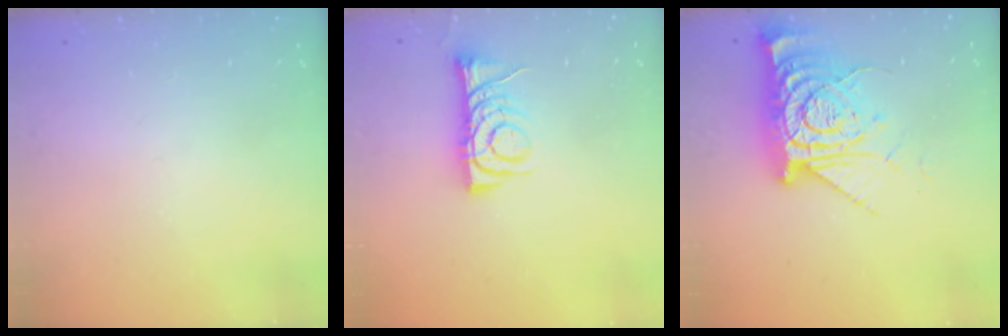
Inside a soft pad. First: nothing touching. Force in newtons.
{"total": 7.6, "press": 7.6, "slide": 0.4}
{"total": 14.3, "press": 14.2, "slide": 1.5}